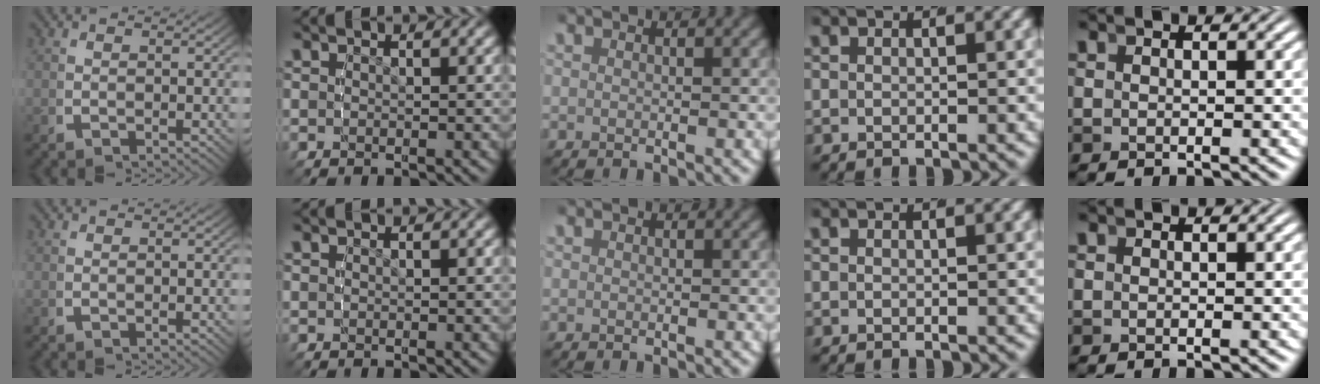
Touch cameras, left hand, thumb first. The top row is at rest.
{}